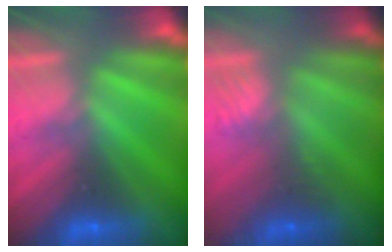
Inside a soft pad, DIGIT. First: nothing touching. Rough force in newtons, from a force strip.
{"total": 2.4}